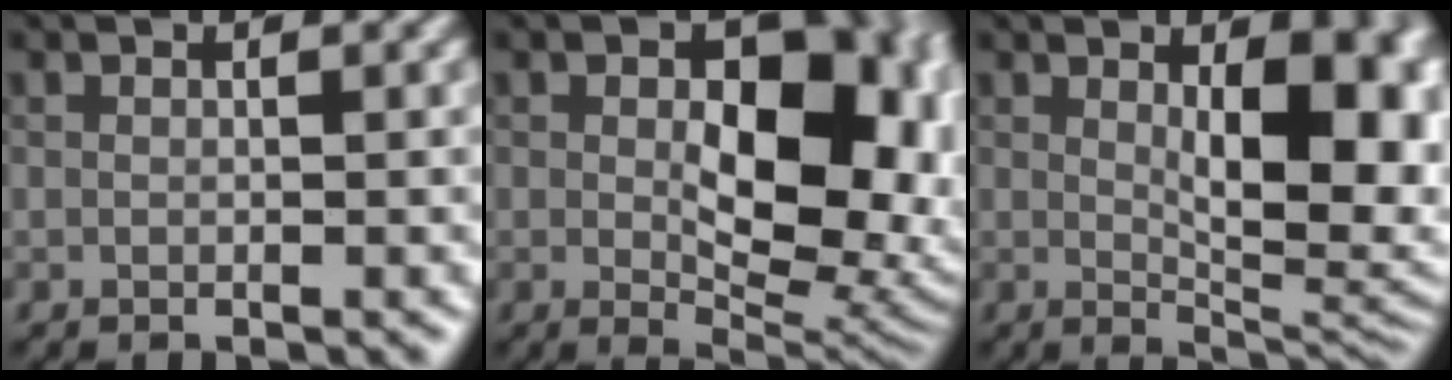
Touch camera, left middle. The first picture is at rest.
{"total": 12.1, "force": [0.8, 7.1, 9.7], "torque": [-0.114, -0.006, 0.020]}
{"total": 9.6, "force": [1.5, 4.1, 8.6], "torque": [-0.105, -0.006, 0.033]}